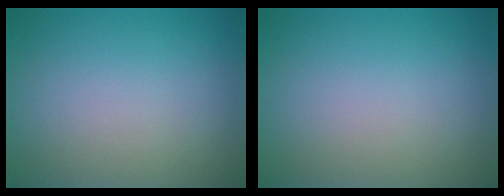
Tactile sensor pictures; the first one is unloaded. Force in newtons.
{"total": 0.0}